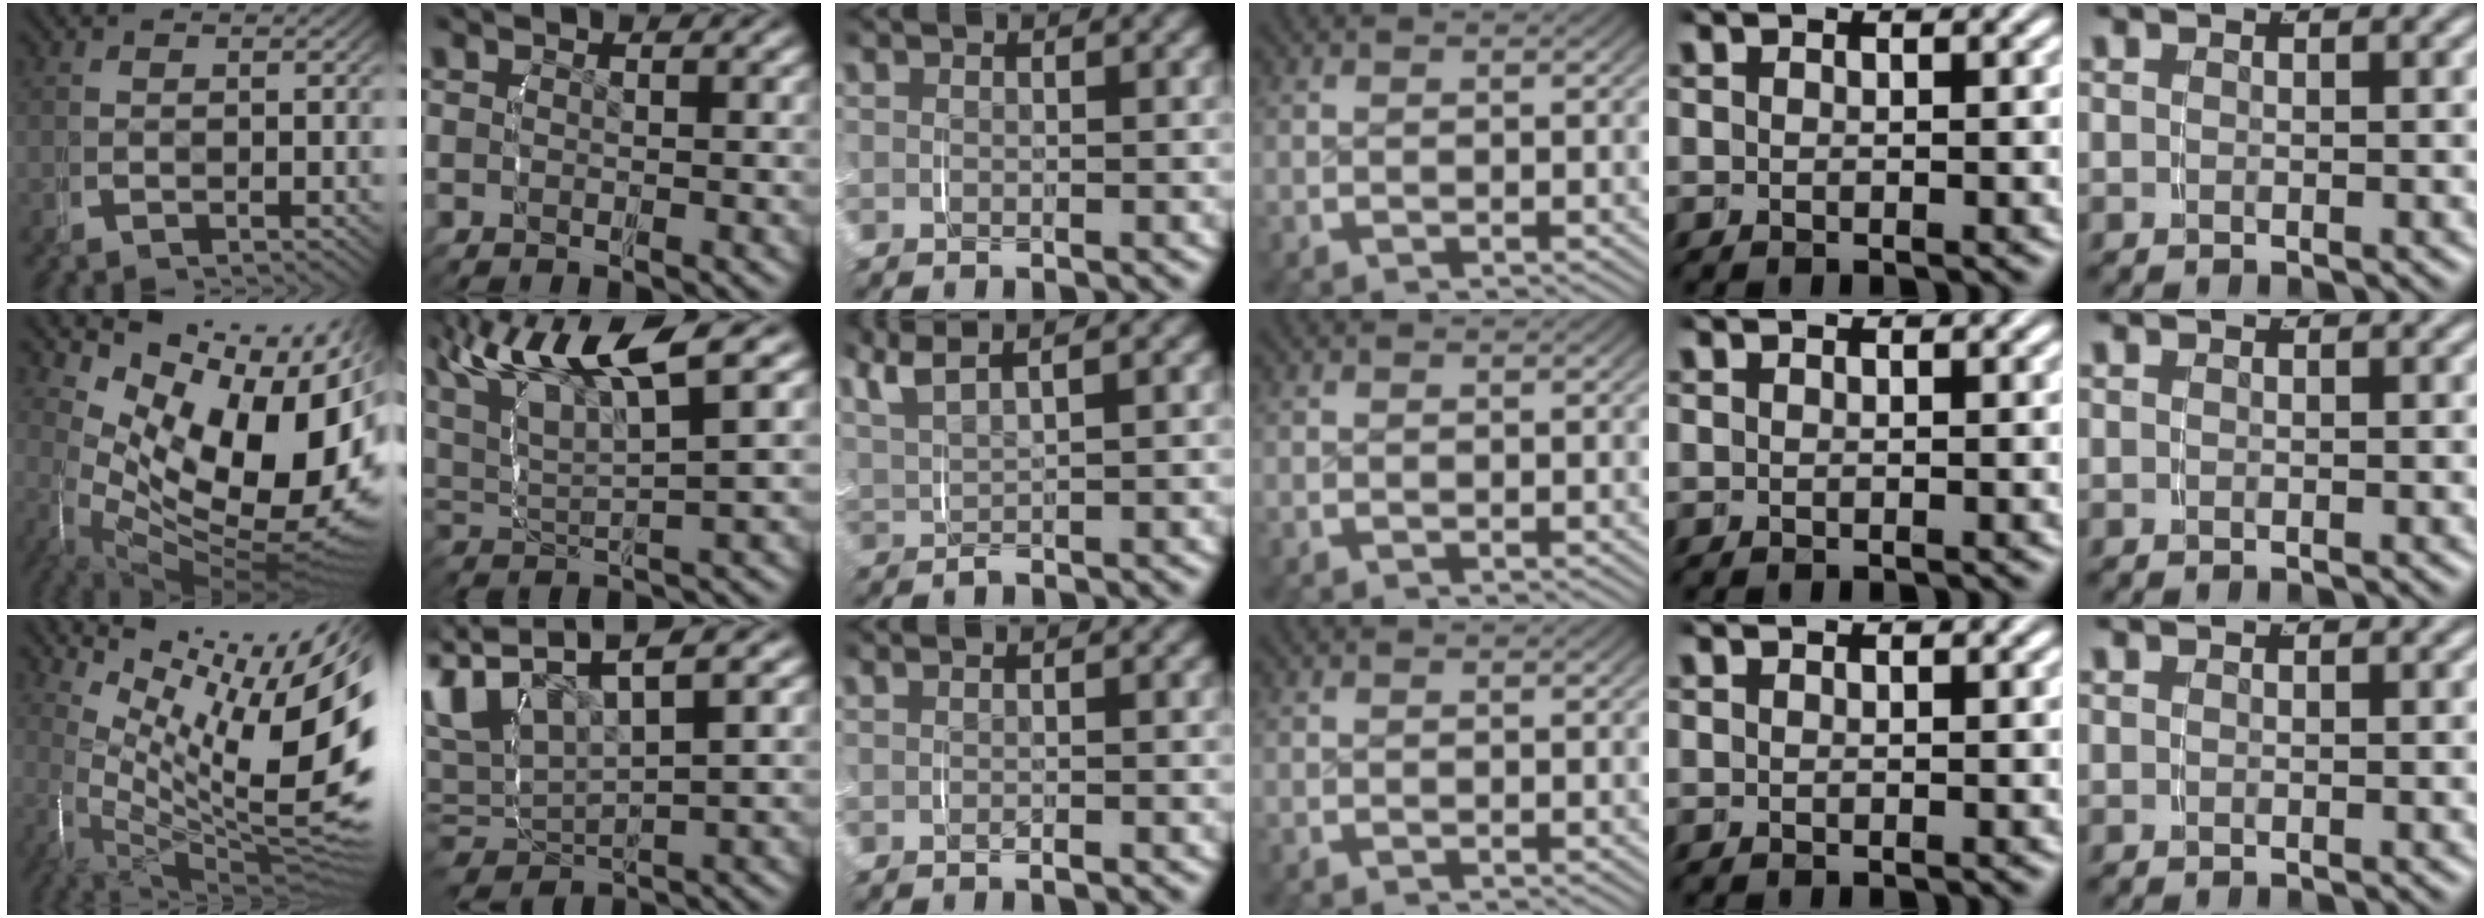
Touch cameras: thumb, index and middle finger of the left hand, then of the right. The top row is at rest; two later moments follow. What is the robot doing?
{"motion": "grasp_and_lifting", "object": "router"}